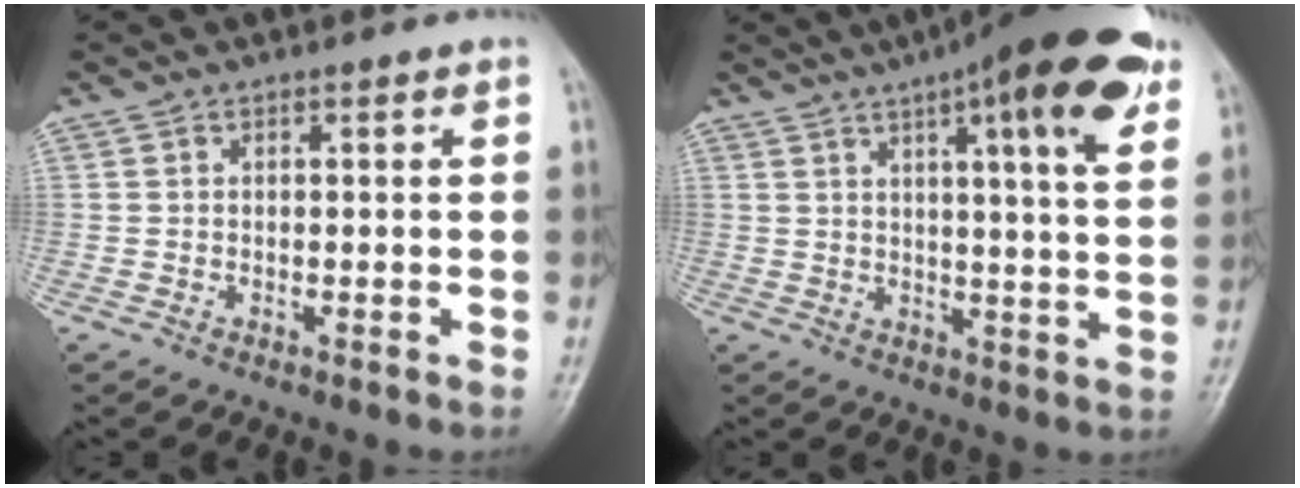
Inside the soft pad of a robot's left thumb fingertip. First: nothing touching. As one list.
[{"total": 18.2, "force": [9.6, 3.7, 15.0], "torque": [-0.196, -0.018, 0.126]}]